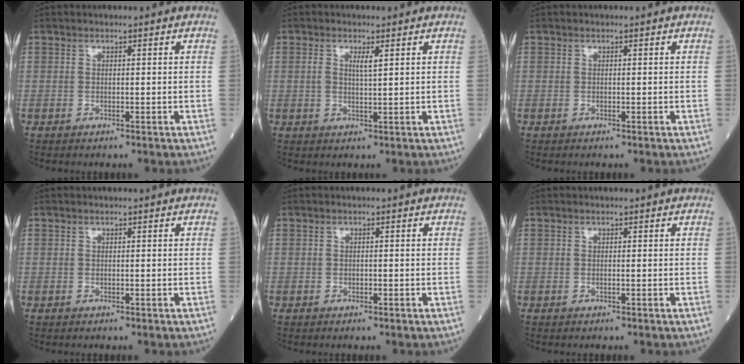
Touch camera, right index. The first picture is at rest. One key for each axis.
{"total": 2.1, "fx": 0.9, "fy": 0.2, "fz": 1.9, "tx": -0.040, "ty": 0.002, "tz": 0.018}
{"total": 0.0}
{"total": 0.0}
{"total": 0.0}
{"total": 0.0}